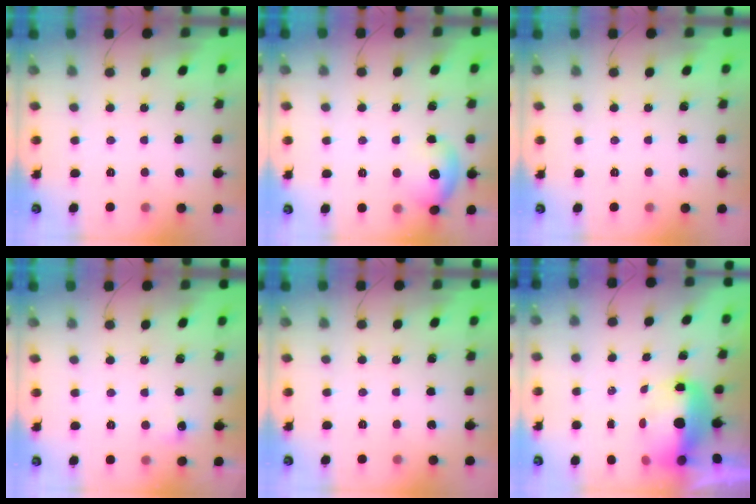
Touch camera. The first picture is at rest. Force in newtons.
{"total": 13.0, "press": 11.2, "slide": 6.7}
{"total": 0.0}
{"total": 4.5, "press": 4.3, "slide": 1.3}
{"total": 0.0}
{"total": 7.8, "press": 7.5, "slide": 1.8}